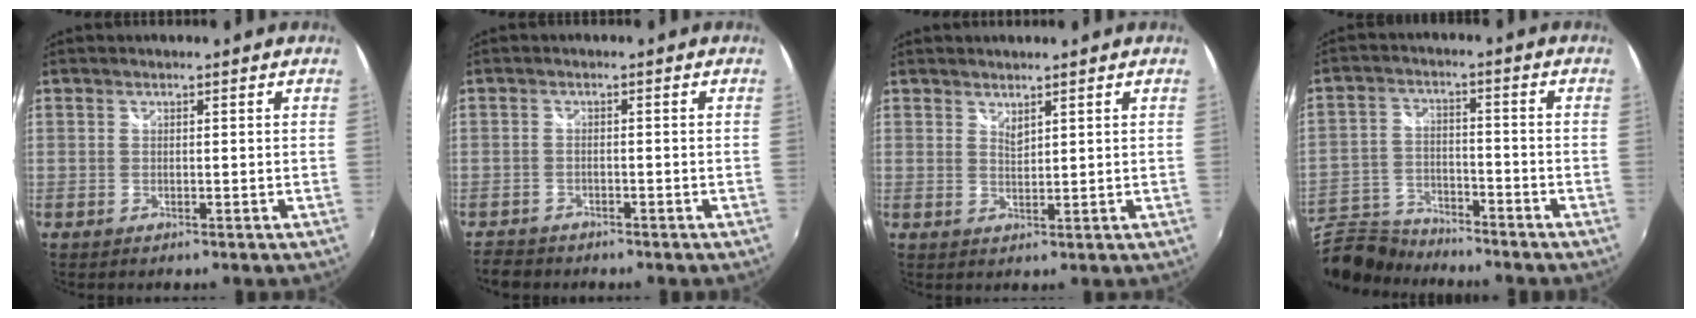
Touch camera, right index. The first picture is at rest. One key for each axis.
{"total": 4.0, "fx": -3.4, "fy": 1.7, "fz": 1.2, "tx": -0.039, "ty": -0.011, "tz": -0.060}
{"total": 1.7, "fx": 1.6, "fy": 0.3, "fz": 0.6, "tx": -0.009, "ty": 0.001, "tz": 0.028}
{"total": 14.0, "fx": -11.7, "fy": 5.2, "fz": 5.4, "tx": -0.141, "ty": -0.016, "tz": -0.207}